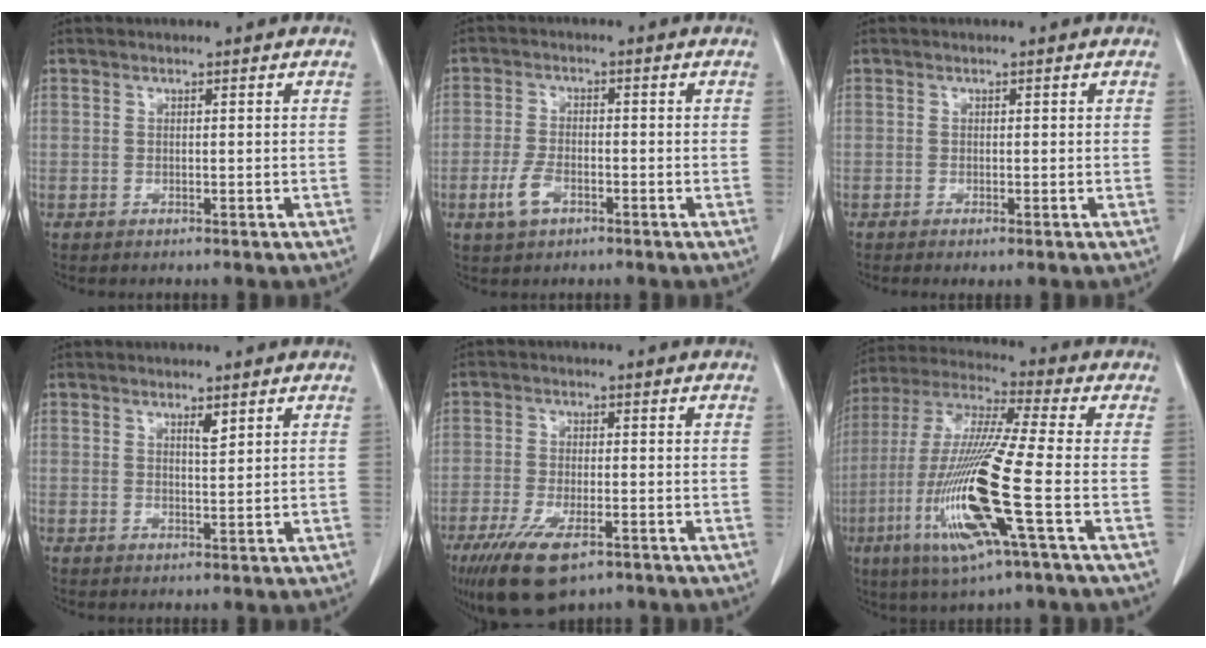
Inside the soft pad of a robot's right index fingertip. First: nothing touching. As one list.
[{"total": 4.4, "force": [-2.1, 2.1, 3.2], "torque": [-0.071, -0.001, -0.039]}, {"total": 1.2, "force": [-0.5, 0.2, 1.1], "torque": [-0.017, -0.002, -0.007]}, {"total": 1.6, "force": [1.0, 0.3, 1.2], "torque": [-0.024, -0.004, 0.019]}, {"total": 10.5, "force": [-6.7, 3.5, 7.3], "torque": [-0.132, -0.020, -0.110]}, {"total": 17.9, "force": [-5.5, 0.1, 17.0], "torque": [-0.364, -0.021, -0.111]}]